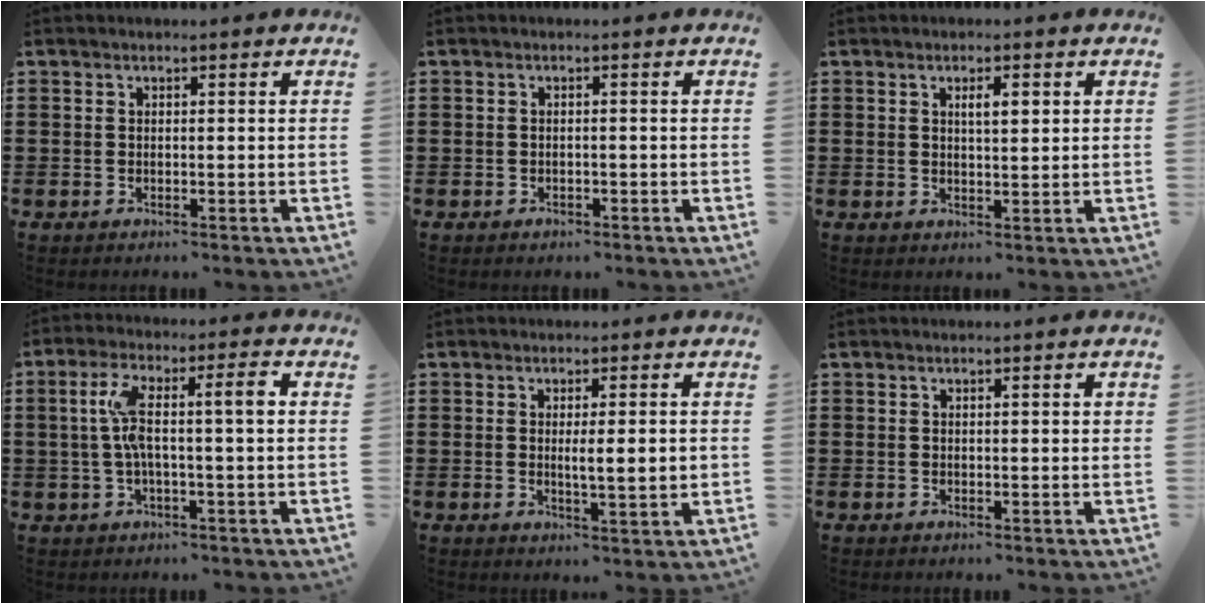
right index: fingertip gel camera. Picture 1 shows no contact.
{"total": 0.9, "force": [-0.6, 0.5, 0.4], "torque": [-0.010, -0.002, -0.012]}
{"total": 2.6, "force": [0.7, 0.7, 2.4], "torque": [-0.039, 0.002, 0.008]}
{"total": 8.3, "force": [0.6, 1.5, 8.1], "torque": [-0.156, 0.007, 0.001]}
{"total": 3.9, "force": [0.1, 0.2, 3.9], "torque": [-0.071, -0.005, 0.000]}
{"total": 0.6, "force": [0.1, 0.0, 0.5], "torque": [-0.010, -0.001, 0.002]}